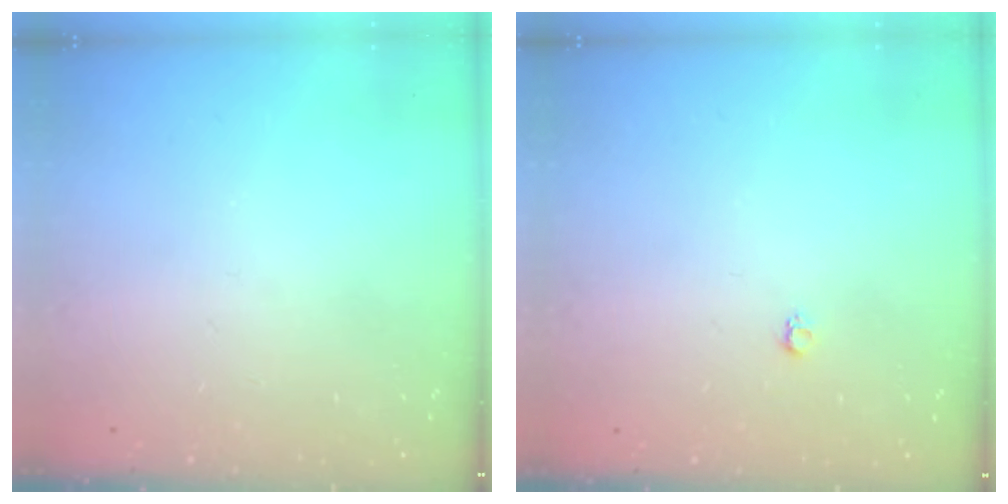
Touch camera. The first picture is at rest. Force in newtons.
{"total": 2.6, "press": 2.6, "slide": 0.4}